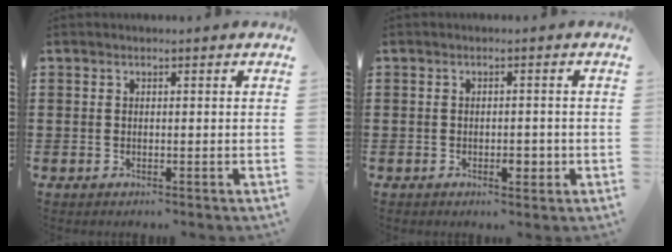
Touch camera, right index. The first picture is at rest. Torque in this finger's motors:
{"motor_torque": [0.01, 0.02, 0.01, 0.01]}